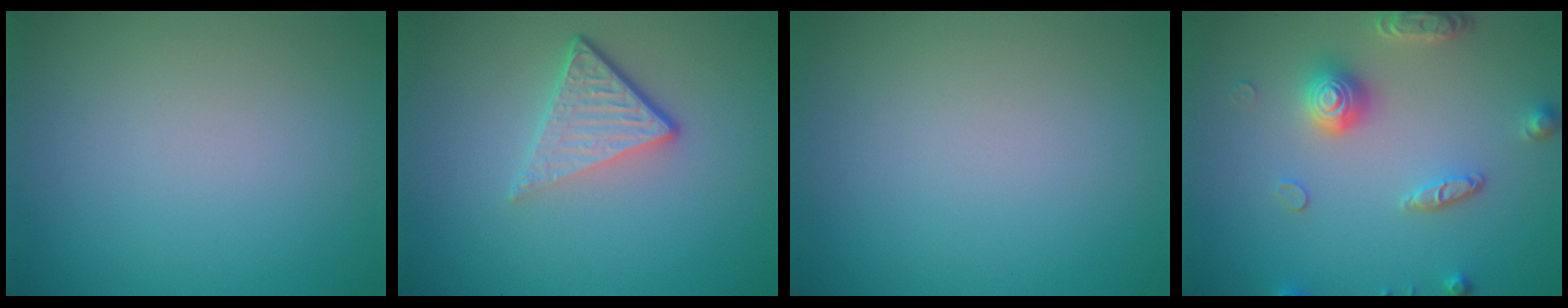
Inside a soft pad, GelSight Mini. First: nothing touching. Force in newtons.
{"total": 4.1, "press": 2.7, "slide": 3.1}
{"total": 0.0}
{"total": 4.1, "press": 3.5, "slide": 2.0}